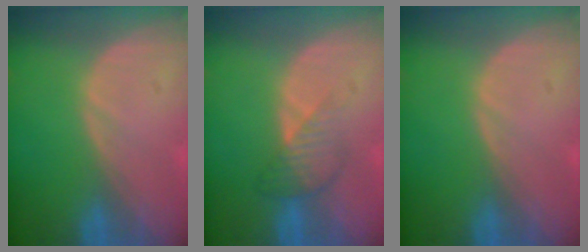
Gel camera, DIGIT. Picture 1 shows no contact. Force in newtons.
{"total": 3.3, "press": 3.3, "slide": 0.2}
{"total": 0.0}